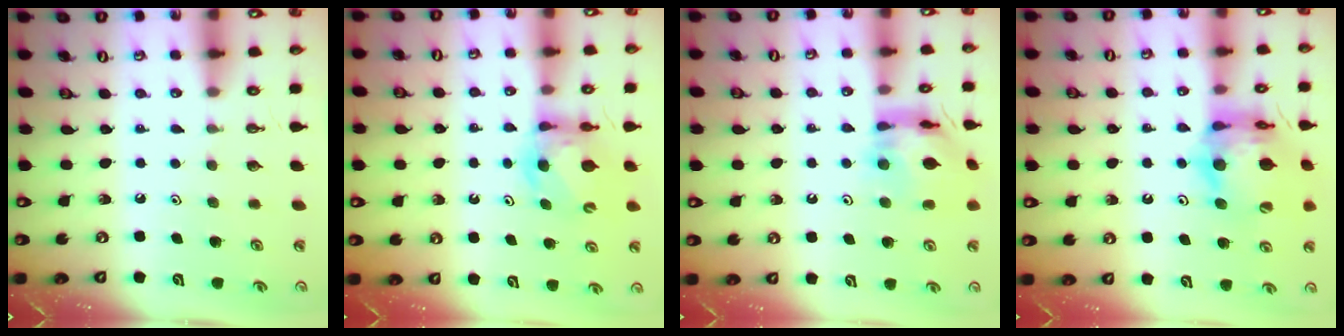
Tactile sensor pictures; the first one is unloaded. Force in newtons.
{"total": 6.1, "press": 6.1, "slide": 0.1}
{"total": 11.0, "press": 11.0, "slide": 1.2}
{"total": 15.9, "press": 15.8, "slide": 1.7}